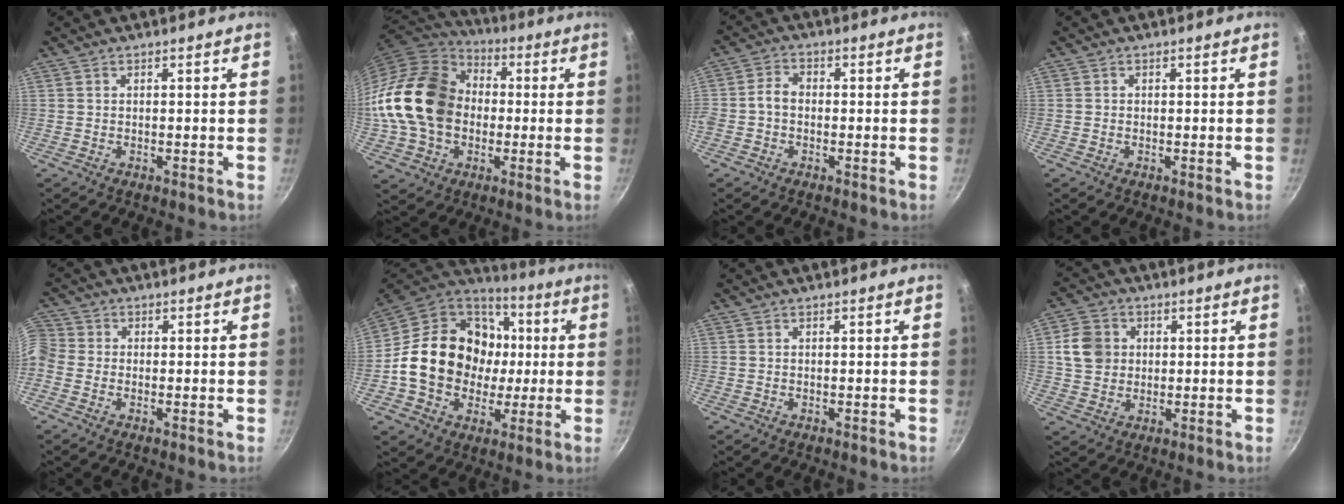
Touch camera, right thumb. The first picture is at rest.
{"total": 21.1, "force": [0.0, 16.3, 13.4], "torque": [-0.231, 0.039, -0.004]}
{"total": 3.7, "force": [-0.9, 2.8, 2.2], "torque": [-0.038, 0.018, -0.029]}
{"total": 0.0}
{"total": 5.1, "force": [-1.3, 4.5, 2.1], "torque": [-0.048, 0.019, -0.044]}
{"total": 23.0, "force": [0.4, 19.1, 12.9], "torque": [-0.207, 0.037, 0.012]}
{"total": 0.0}
{"total": 7.6, "force": [1.4, 6.6, 3.4], "torque": [-0.034, 0.004, 0.020]}